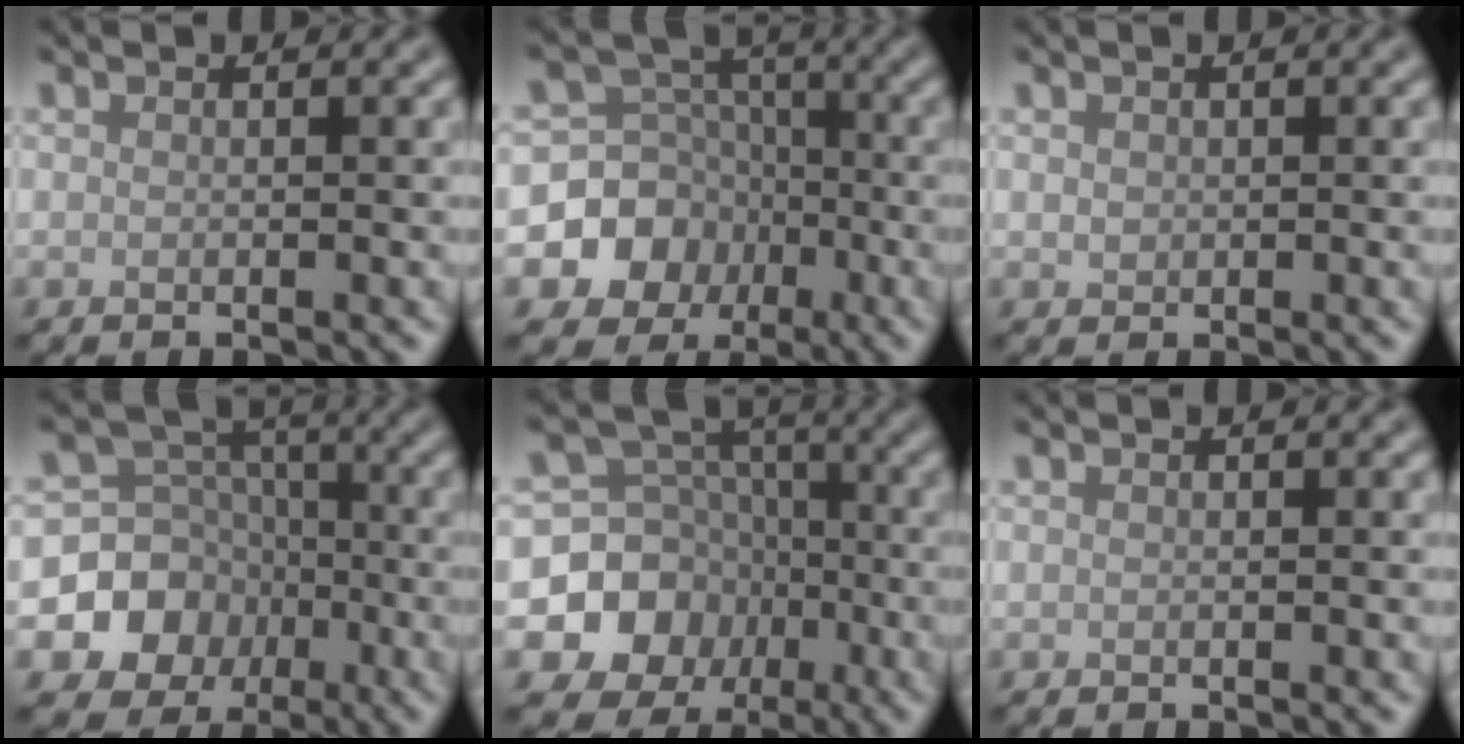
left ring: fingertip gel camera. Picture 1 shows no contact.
{"total": 7.1, "force": [-2.7, 6.4, 1.8], "torque": [-0.013, 0.012, -0.076]}
{"total": 0.8, "force": [0.2, 0.7, 0.3], "torque": [-0.004, -0.002, 0.005]}
{"total": 6.9, "force": [-2.5, 6.1, 1.9], "torque": [-0.015, 0.007, -0.066]}
{"total": 8.1, "force": [-2.7, 7.2, 2.5], "torque": [-0.039, 0.001, -0.067]}
{"total": 0.0}